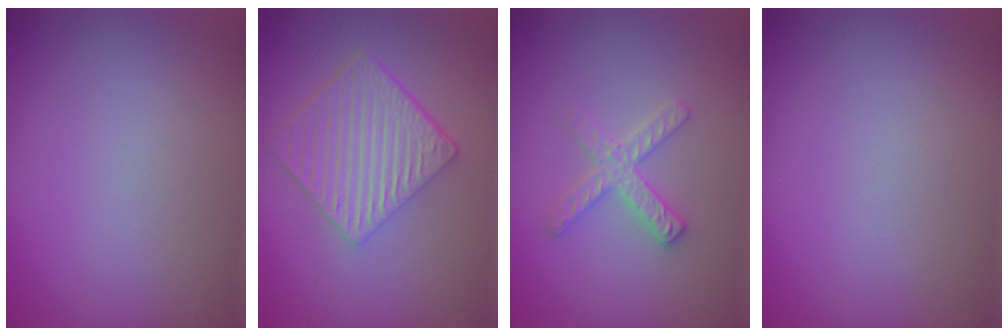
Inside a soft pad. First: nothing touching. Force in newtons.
{"total": 6.0, "press": 4.1, "slide": 4.4}
{"total": 2.6, "press": 2.5, "slide": 0.4}
{"total": 0.0}